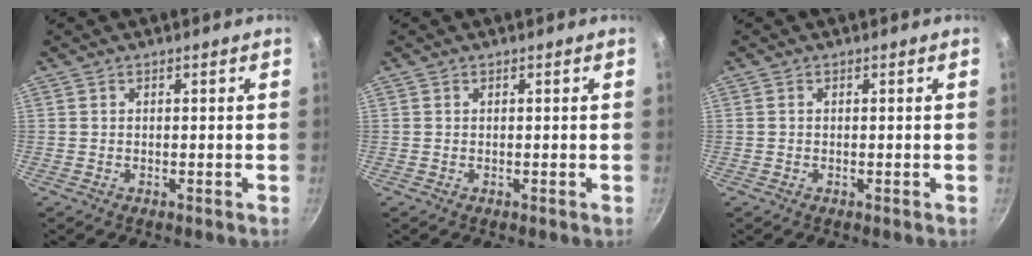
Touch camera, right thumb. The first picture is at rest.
{"total": 0.0}
{"total": 0.0}